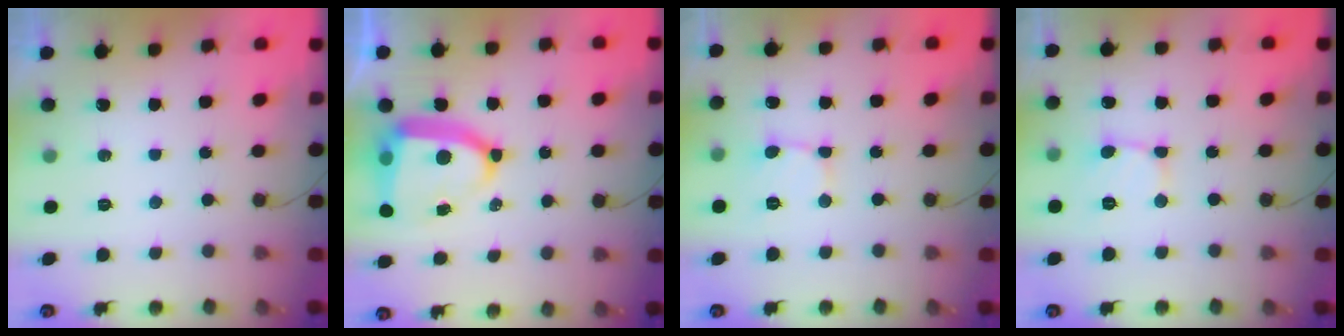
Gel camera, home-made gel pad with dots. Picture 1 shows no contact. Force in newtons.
{"total": 13.9, "press": 13.9, "slide": 1.5}
{"total": 1.8, "press": 1.7, "slide": 0.2}
{"total": 2.1, "press": 2.1, "slide": 0.2}